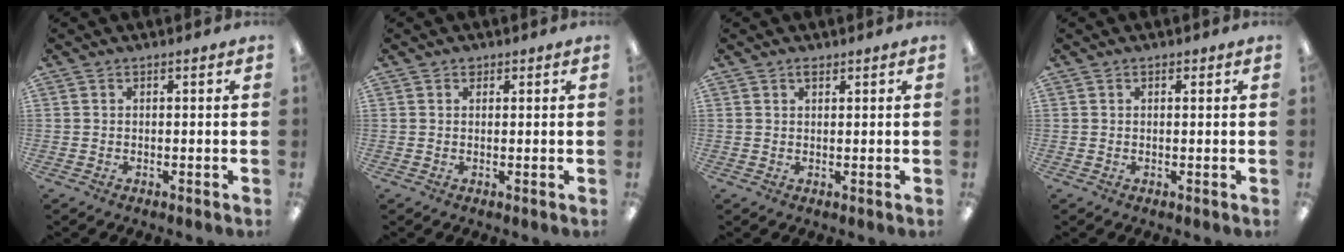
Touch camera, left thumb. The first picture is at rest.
{"total": 1.0, "force": [0.7, 0.6, 0.4], "torque": [0.000, -0.001, 0.011]}
{"total": 1.2, "force": [1.0, 0.5, 0.5], "torque": [-0.011, 0.001, 0.018]}
{"total": 0.6, "force": [0.4, 0.3, 0.2], "torque": [0.004, -0.001, 0.006]}